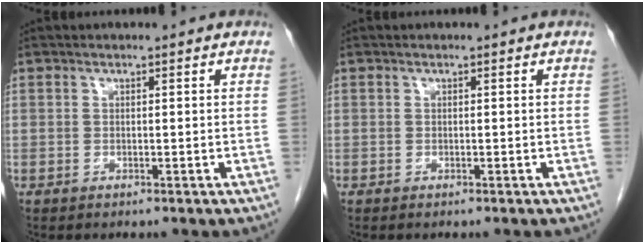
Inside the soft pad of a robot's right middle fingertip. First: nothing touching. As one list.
[{"total": 0.0}]